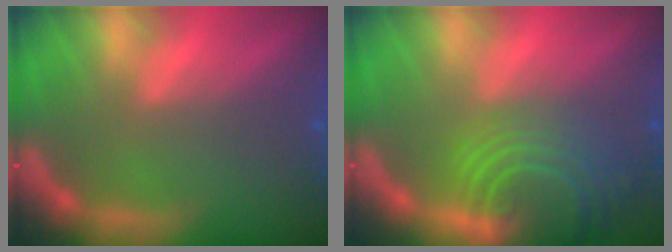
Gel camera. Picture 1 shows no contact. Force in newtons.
{"total": 9.5}